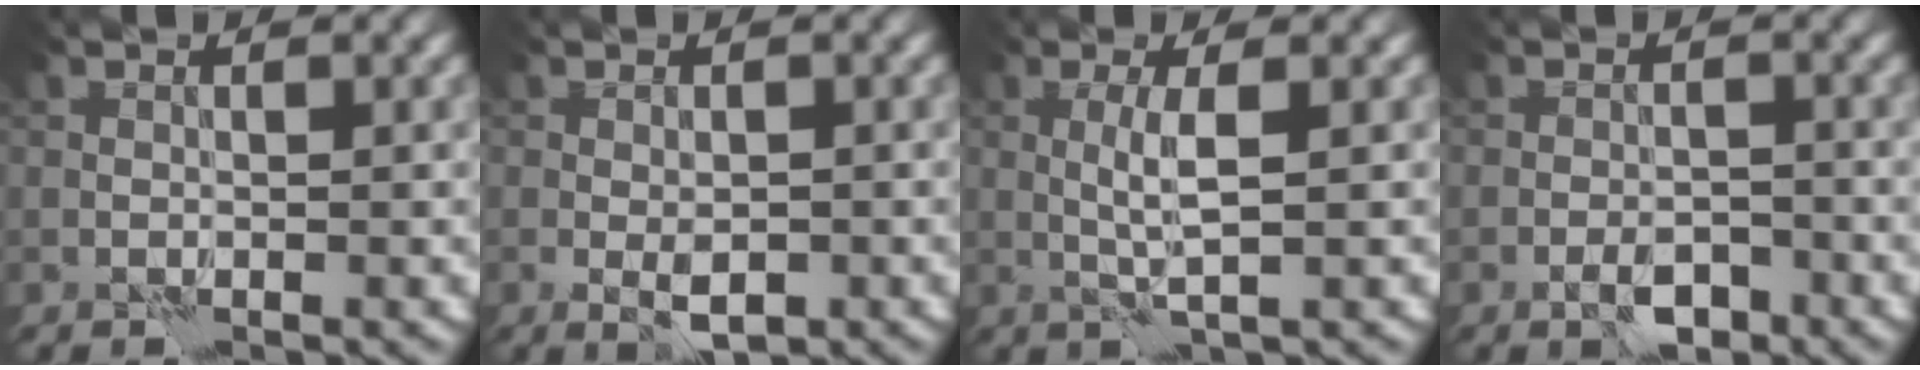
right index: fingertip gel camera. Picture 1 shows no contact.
{"total": 2.5, "force": [-0.7, 1.2, 2.1], "torque": [-0.038, -0.006, -0.010]}
{"total": 2.4, "force": [0.4, 0.1, 2.4], "torque": [-0.054, 0.002, 0.007]}
{"total": 2.7, "force": [-1.7, 1.1, 1.8], "torque": [-0.027, 0.004, -0.031]}